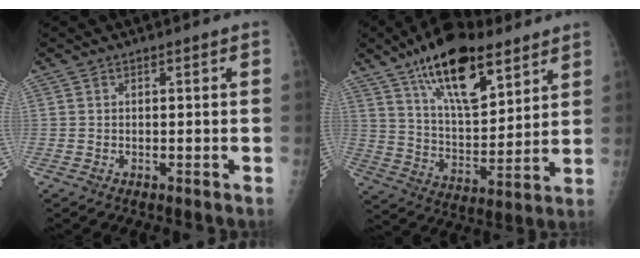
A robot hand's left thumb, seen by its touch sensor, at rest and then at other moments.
{"total": 19.1, "force": [11.6, 7.9, 13.0], "torque": [-0.186, -0.054, 0.203]}